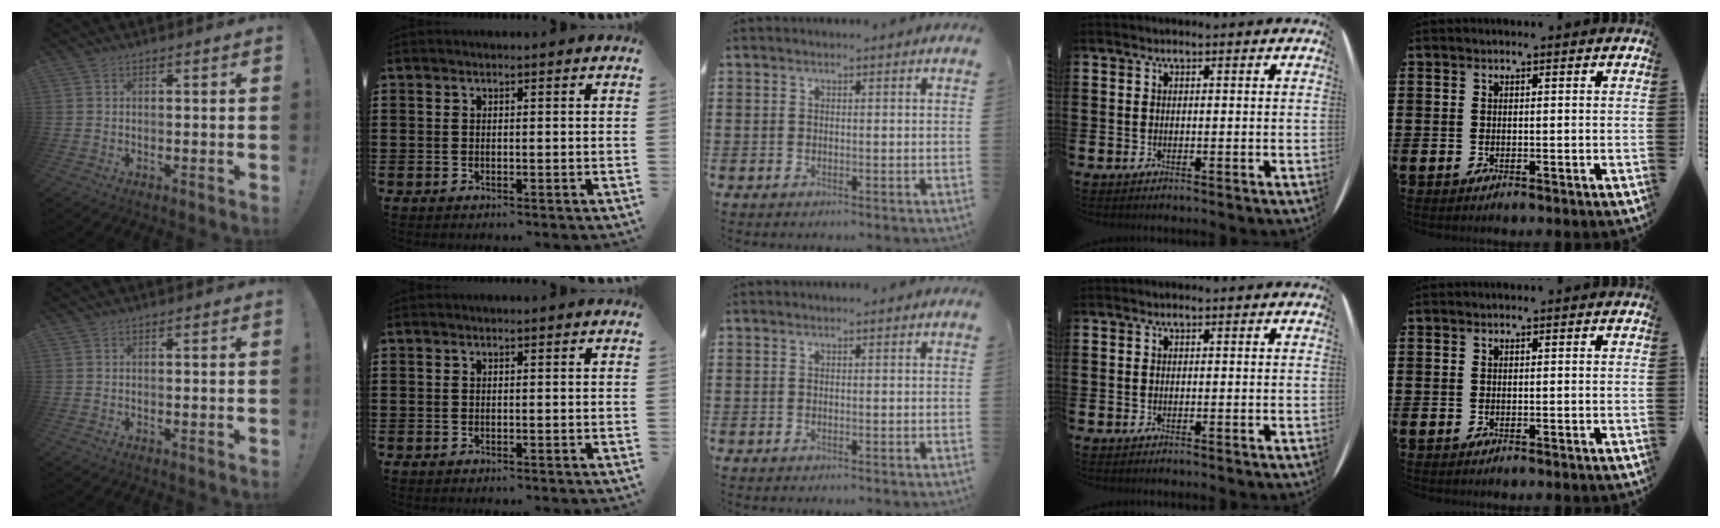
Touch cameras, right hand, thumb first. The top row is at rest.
{}